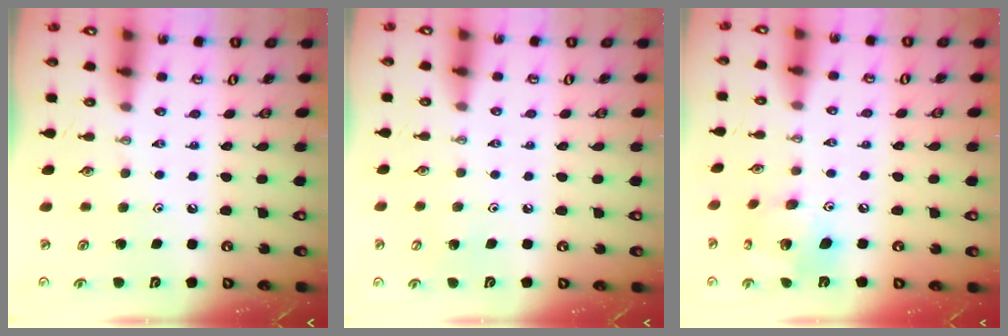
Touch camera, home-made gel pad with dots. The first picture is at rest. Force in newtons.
{"total": 3.8, "press": 3.7, "slide": 0.4}
{"total": 13.7, "press": 13.7, "slide": 1.4}